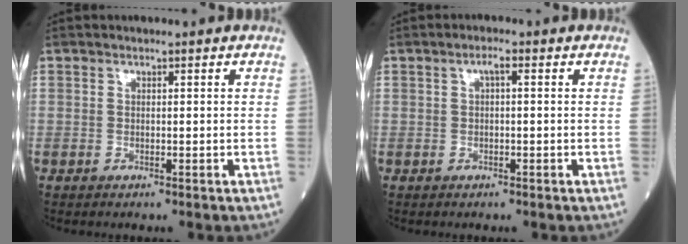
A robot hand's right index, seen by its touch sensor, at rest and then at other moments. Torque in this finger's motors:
{"motor_torque": [0.25, 0.05, 0.12, 0.03]}